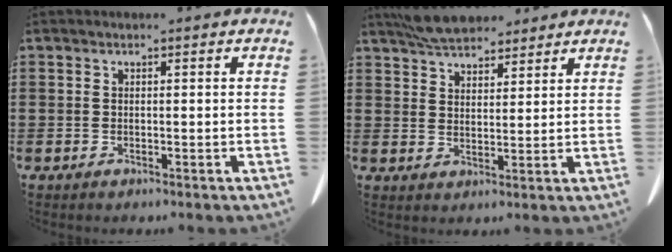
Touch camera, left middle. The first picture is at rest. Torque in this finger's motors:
{"motor_torque": [0.24, -0.21, 0.21, 0.07]}